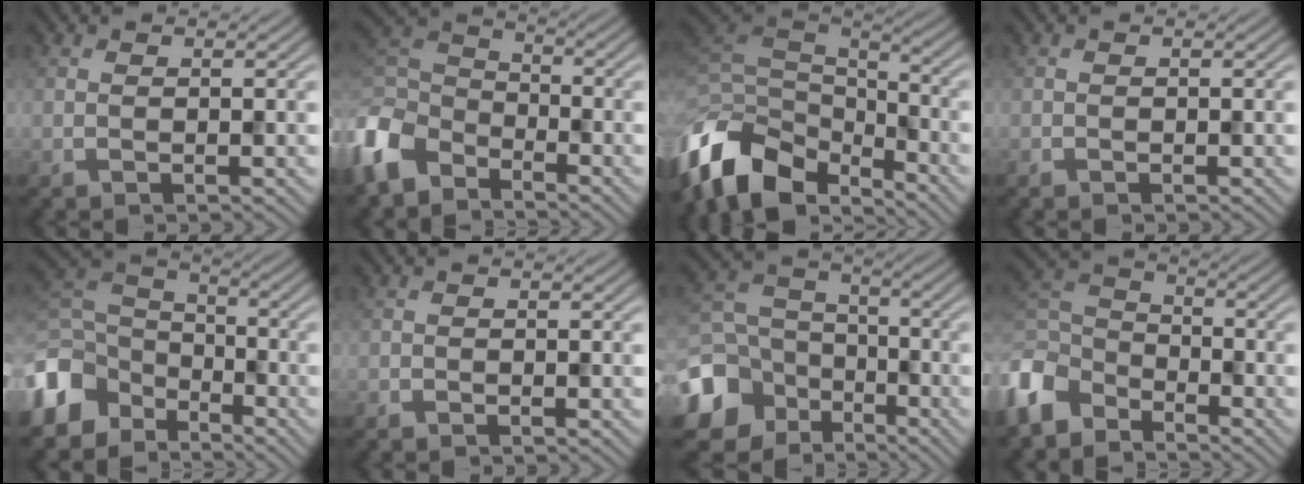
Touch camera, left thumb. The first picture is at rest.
{"total": 9.4, "force": [-6.2, 5.4, 4.5], "torque": [-0.126, -0.012, -0.147]}
{"total": 13.2, "force": [-7.5, 7.7, 7.8], "torque": [-0.216, -0.013, -0.138]}
{"total": 0.0}
{"total": 11.7, "force": [-6.8, 8.0, 5.0], "torque": [-0.157, -0.018, -0.144]}
{"total": 0.6, "force": [-0.4, 0.3, 0.0], "torque": [0.000, -0.004, -0.008]}
{"total": 14.9, "force": [-7.3, 11.7, 5.6], "torque": [-0.193, -0.047, -0.131]}
{"total": 8.7, "force": [-6.1, 4.9, 3.6], "torque": [-0.096, -0.005, -0.149]}